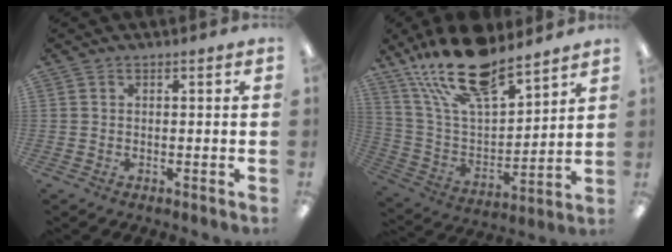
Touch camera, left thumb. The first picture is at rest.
{"total": 21.0, "force": [16.2, 7.2, 11.2], "torque": [-0.220, -0.086, 0.285]}